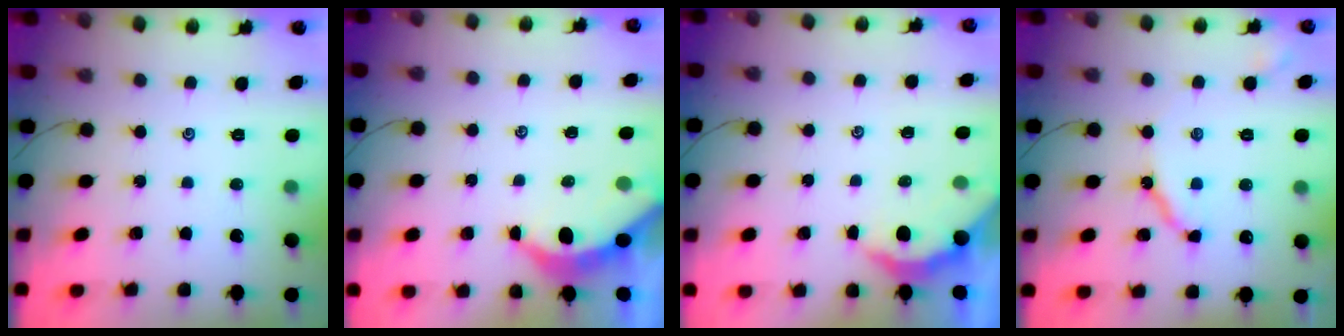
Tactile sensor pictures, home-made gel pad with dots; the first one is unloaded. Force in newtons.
{"total": 3.8, "press": 3.7, "slide": 0.4}
{"total": 2.3, "press": 2.3, "slide": 0.2}
{"total": 8.1, "press": 8.1, "slide": 0.8}